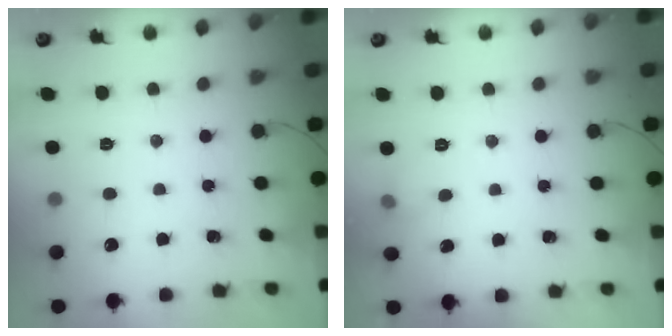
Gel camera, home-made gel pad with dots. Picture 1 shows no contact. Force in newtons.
{"total": 5.6, "press": 4.2, "slide": 3.6}